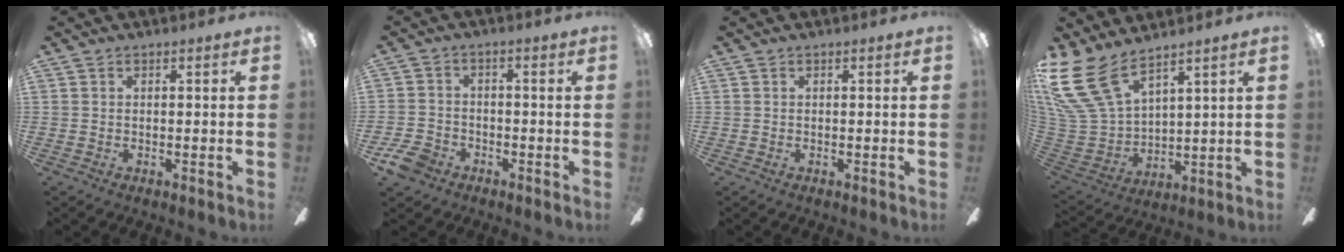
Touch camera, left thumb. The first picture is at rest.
{"total": 6.1, "force": [-4.1, 4.0, 2.2], "torque": [-0.051, 0.023, -0.079]}
{"total": 0.0}
{"total": 18.1, "force": [11.9, 8.7, 10.5], "torque": [-0.267, -0.069, 0.218]}